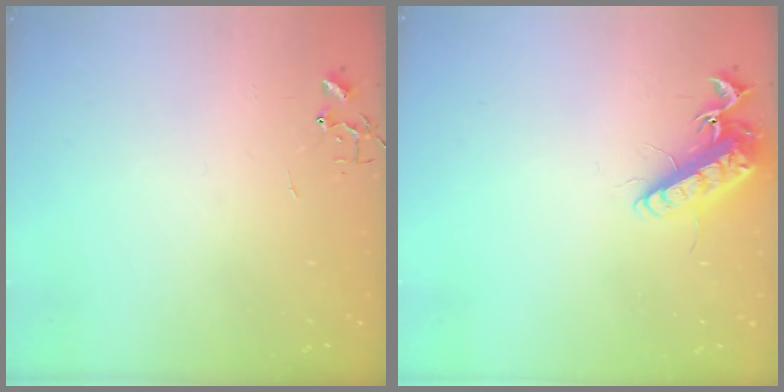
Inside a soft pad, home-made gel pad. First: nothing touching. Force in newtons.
{"total": 14.3, "press": 14.1, "slide": 2.1}